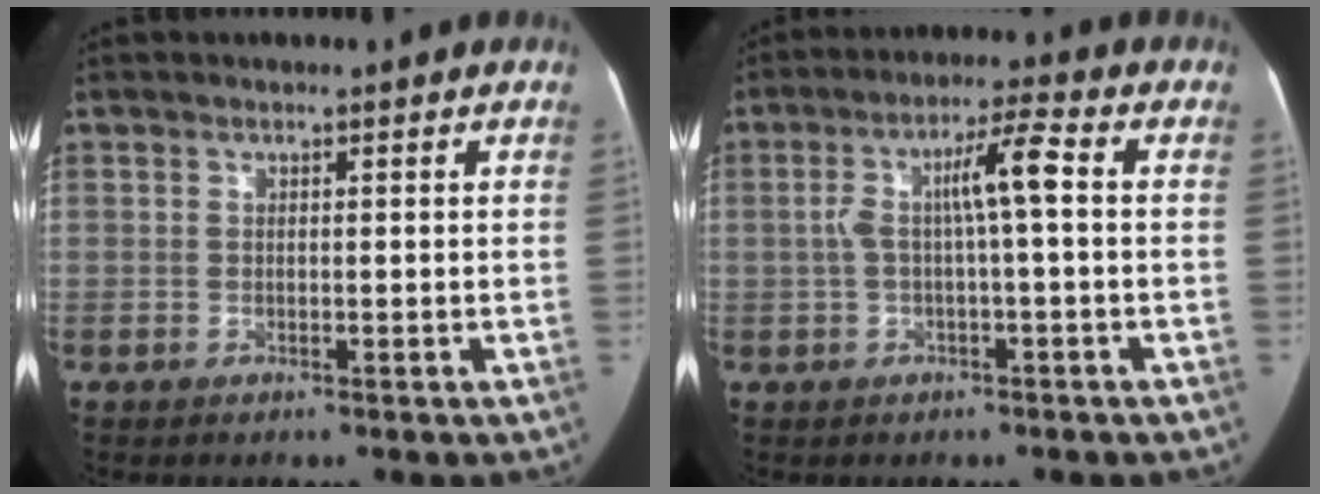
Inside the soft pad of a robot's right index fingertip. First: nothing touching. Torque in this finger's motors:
{"motor_torque": [0.36, 0.07, 0.21, 0.06]}